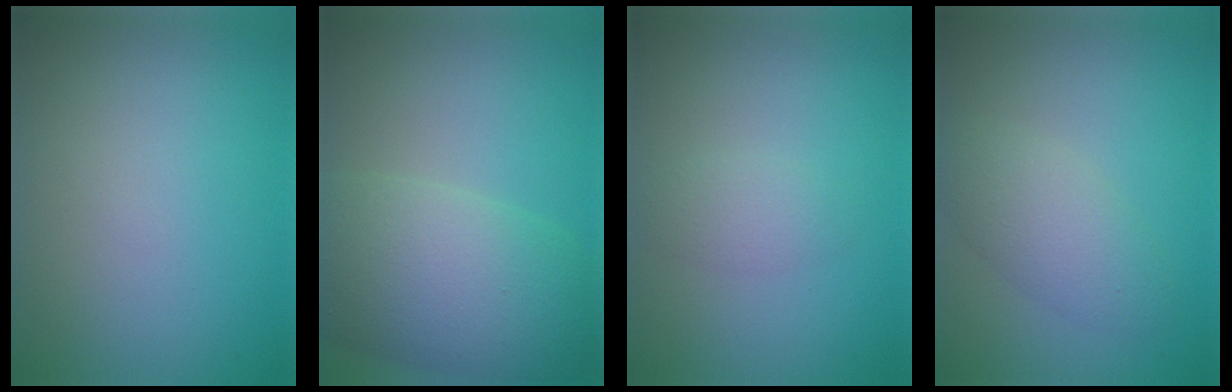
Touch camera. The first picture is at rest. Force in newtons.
{"total": 9.7, "press": 9.7, "slide": 0.4}
{"total": 1.6, "press": 1.6, "slide": 0.2}
{"total": 3.4, "press": 3.4, "slide": 0.0}